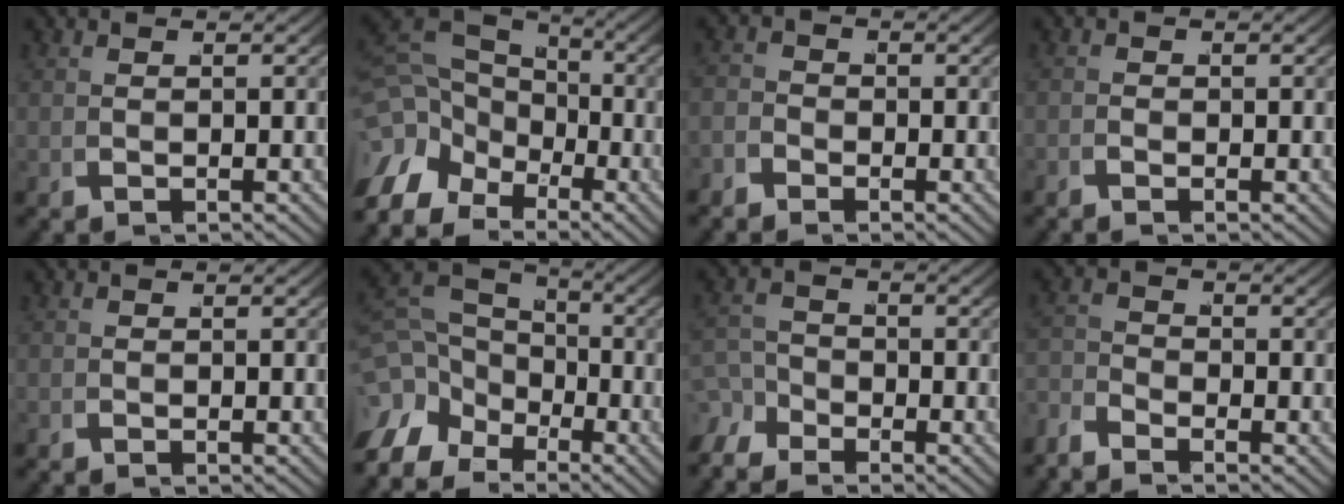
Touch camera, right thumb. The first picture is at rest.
{"total": 8.8, "force": [-0.6, 6.7, 5.6], "torque": [-0.094, -0.016, -0.003]}
{"total": 1.7, "force": [-1.3, 1.1, 0.1], "torque": [0.008, -0.005, -0.028]}
{"total": 0.5, "force": [-0.5, 0.0, -0.1], "torque": [0.008, 0.000, -0.017]}
{"total": 0.0}
{"total": 8.0, "force": [-1.3, 6.1, 5.0], "torque": [-0.075, -0.019, -0.017]}
{"total": 2.3, "force": [-1.7, 1.5, 0.7], "torque": [-0.002, -0.009, -0.033]}
{"total": 1.7, "force": [-1.7, 0.3, 0.3], "torque": [0.006, -0.004, -0.040]}